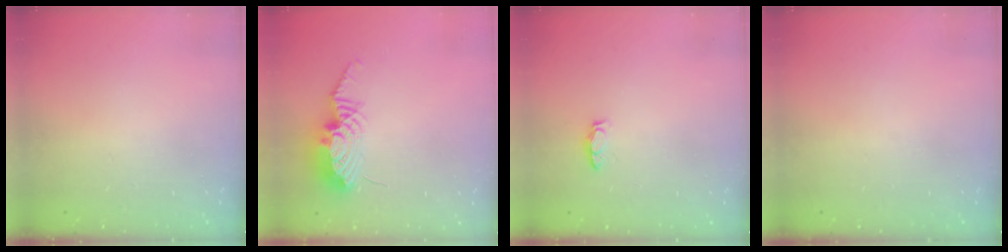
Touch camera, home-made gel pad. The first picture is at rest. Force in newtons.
{"total": 11.9, "press": 11.8, "slide": 1.1}
{"total": 4.7, "press": 4.4, "slide": 1.6}
{"total": 0.0}